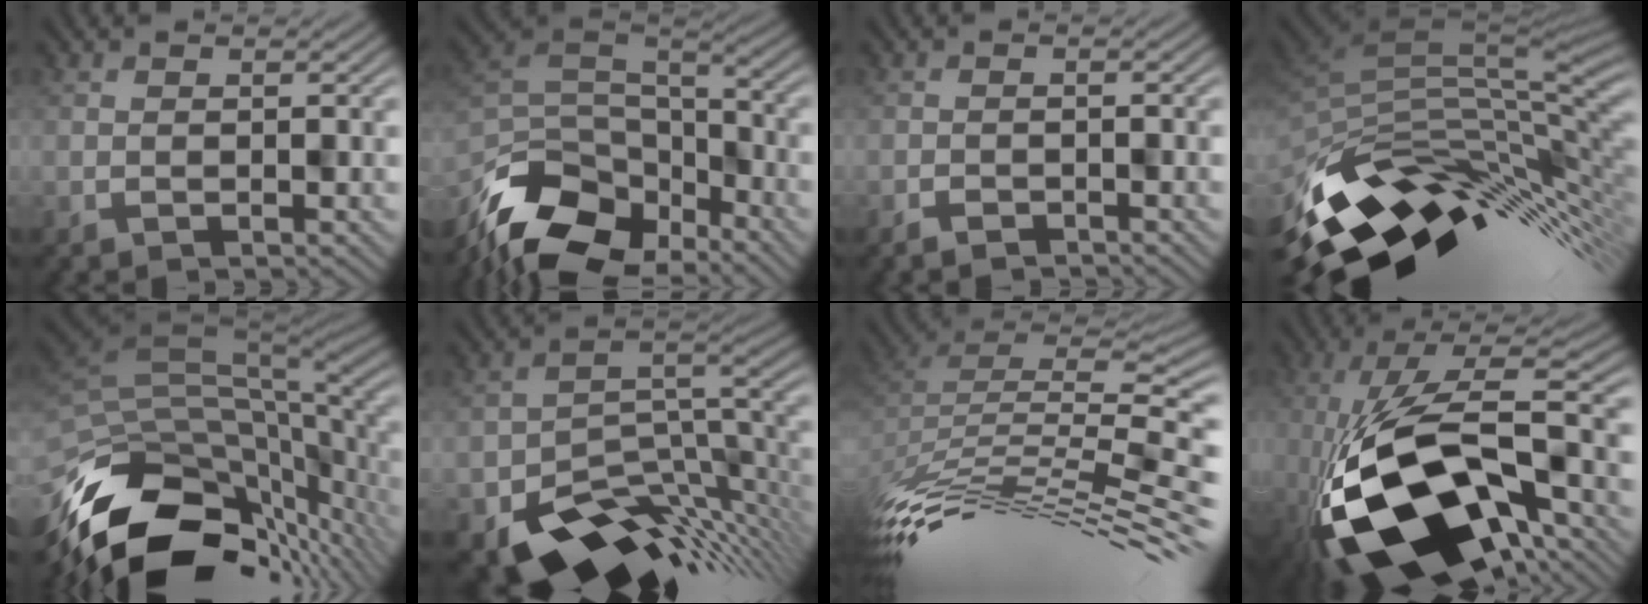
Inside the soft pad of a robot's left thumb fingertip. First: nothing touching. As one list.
[{"total": 13.7, "force": [-9.2, 6.8, 7.5], "torque": [-0.200, -0.016, -0.160]}, {"total": 1.8, "force": [-1.6, 0.5, 0.5], "torque": [-0.007, 0.001, -0.029]}, {"total": 13.3, "force": [-4.9, 6.3, 10.7], "torque": [-0.199, -0.018, -0.082]}, {"total": 16.4, "force": [-6.1, 8.2, 12.9], "torque": [-0.258, -0.030, -0.091]}, {"total": 12.5, "force": [-7.4, 6.2, 8.0], "torque": [-0.140, -0.036, -0.093]}, {"total": 13.2, "force": [-6.4, 4.0, 10.8], "torque": [-0.220, 0.011, -0.107]}, {"total": 18.6, "force": [-6.5, 7.9, 15.5], "torque": [-0.297, -0.004, -0.110]}]